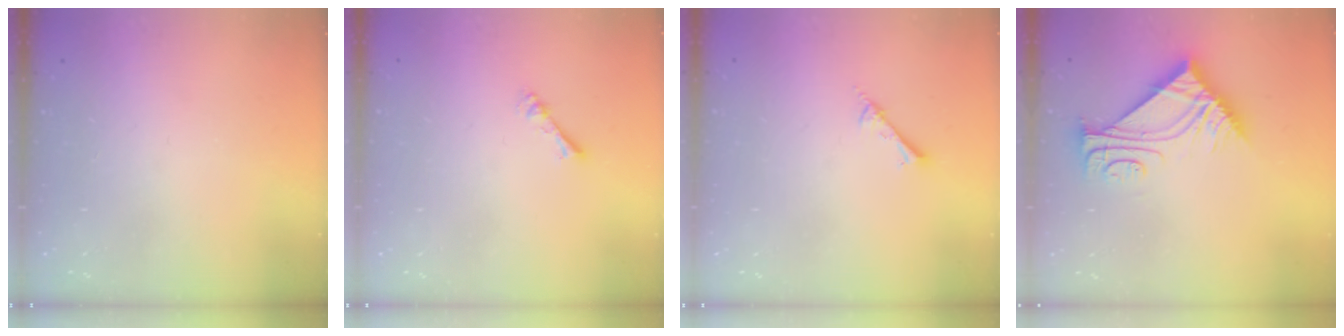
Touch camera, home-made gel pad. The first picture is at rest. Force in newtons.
{"total": 1.7, "press": 1.7, "slide": 0.2}
{"total": 1.5, "press": 1.4, "slide": 0.2}
{"total": 9.4, "press": 9.4, "slide": 0.2}